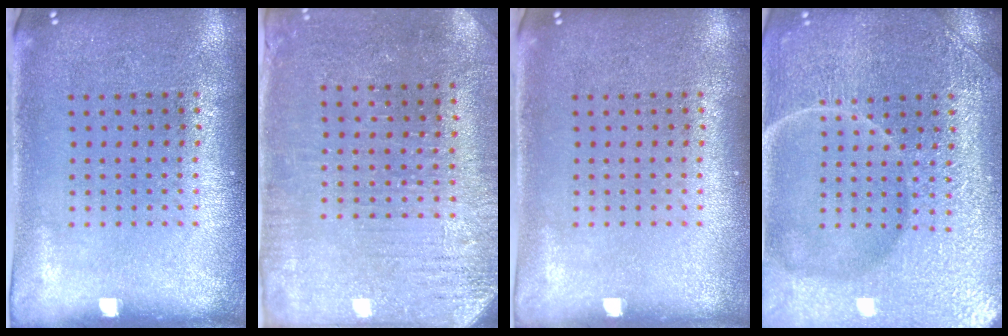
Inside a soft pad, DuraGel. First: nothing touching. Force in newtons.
{"total": 3.0, "press": 2.8, "slide": 0.8}
{"total": 0.0}
{"total": 7.2, "press": 7.1, "slide": 0.9}